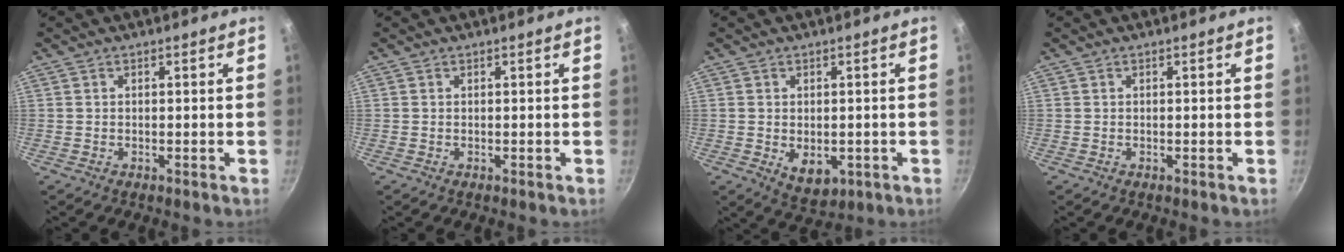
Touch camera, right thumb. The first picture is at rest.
{"total": 0.0}
{"total": 6.0, "force": [-1.1, 4.1, 4.3], "torque": [-0.052, -0.007, -0.002]}
{"total": 0.0}